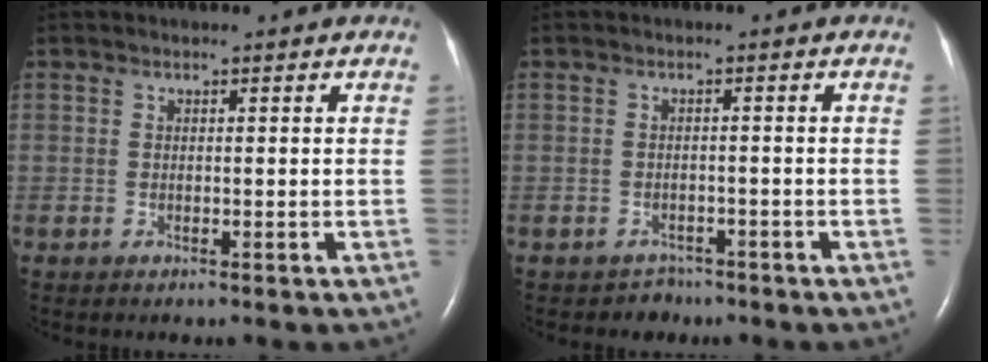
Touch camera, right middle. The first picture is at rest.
{"total": 2.1, "force": [-1.5, 1.2, -0.6], "torque": [0.003, 0.004, -0.023]}